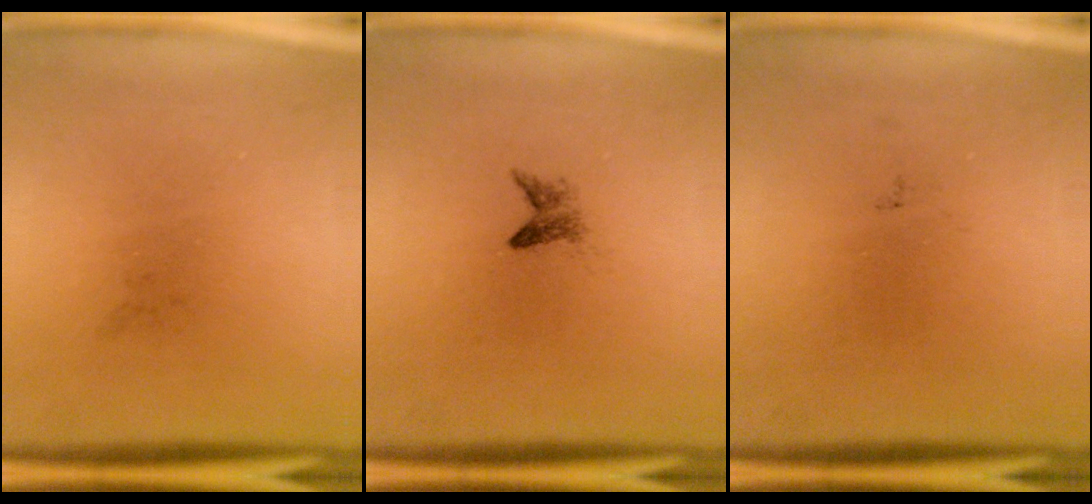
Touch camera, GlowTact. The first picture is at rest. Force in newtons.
{"total": 1.4}
{"total": 0.0}